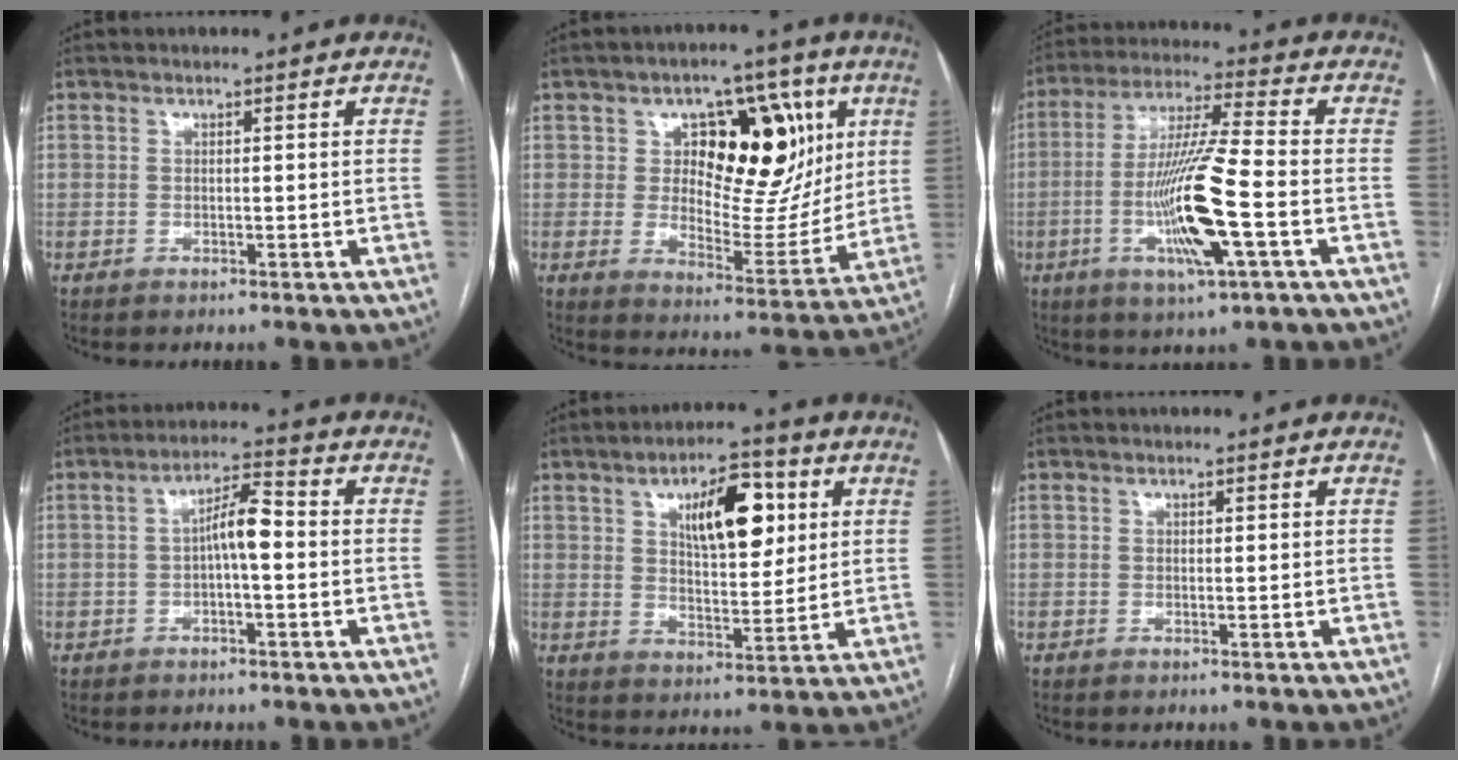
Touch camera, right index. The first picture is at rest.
{"total": 16.1, "force": [5.3, 8.8, 12.4], "torque": [-0.159, 0.020, 0.086]}
{"total": 14.3, "force": [-3.9, 0.5, 13.8], "torque": [-0.274, -0.011, -0.072]}
{"total": 5.4, "force": [-0.4, 1.2, 5.2], "torque": [-0.089, 0.018, -0.008]}
{"total": 11.4, "force": [4.2, 4.4, 9.7], "torque": [-0.151, 0.013, 0.071]}
{"total": 0.0}